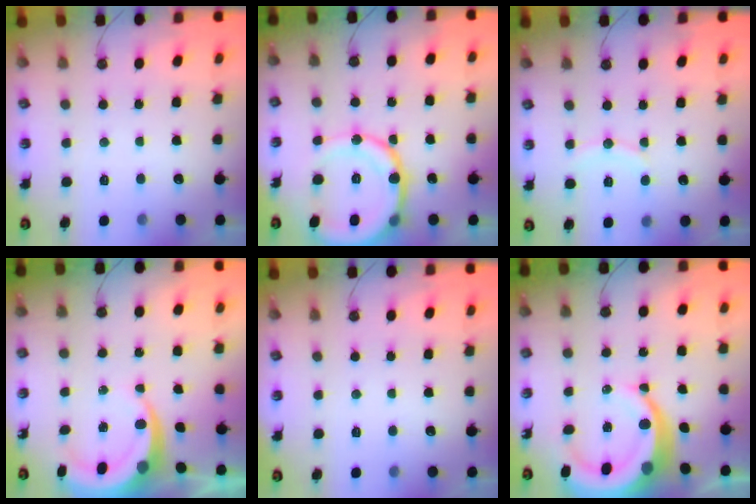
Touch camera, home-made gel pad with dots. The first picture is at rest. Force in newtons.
{"total": 18.9, "press": 18.6, "slide": 3.3}
{"total": 7.4, "press": 7.4, "slide": 0.7}
{"total": 7.1, "press": 7.0, "slide": 0.9}
{"total": 0.0}
{"total": 14.3, "press": 14.2, "slide": 1.8}